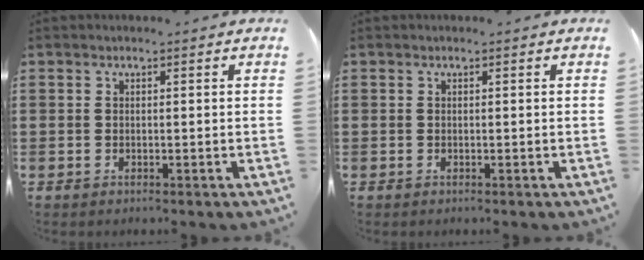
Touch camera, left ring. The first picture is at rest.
{"total": 0.0}